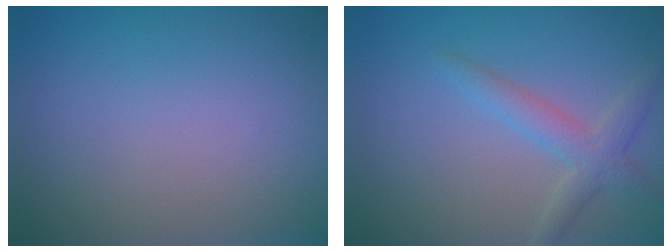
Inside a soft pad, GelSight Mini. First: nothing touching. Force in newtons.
{"total": 2.6, "press": 2.6, "slide": 0.1}